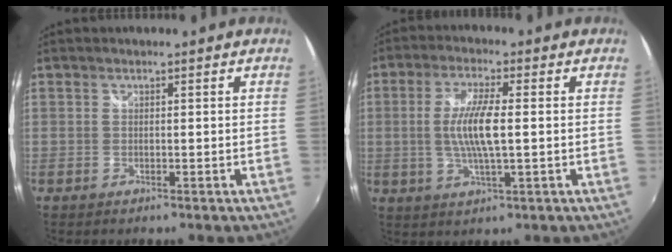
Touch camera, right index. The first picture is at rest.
{"total": 8.5, "force": [-0.2, 1.6, 8.4], "torque": [-0.164, -0.002, -0.003]}